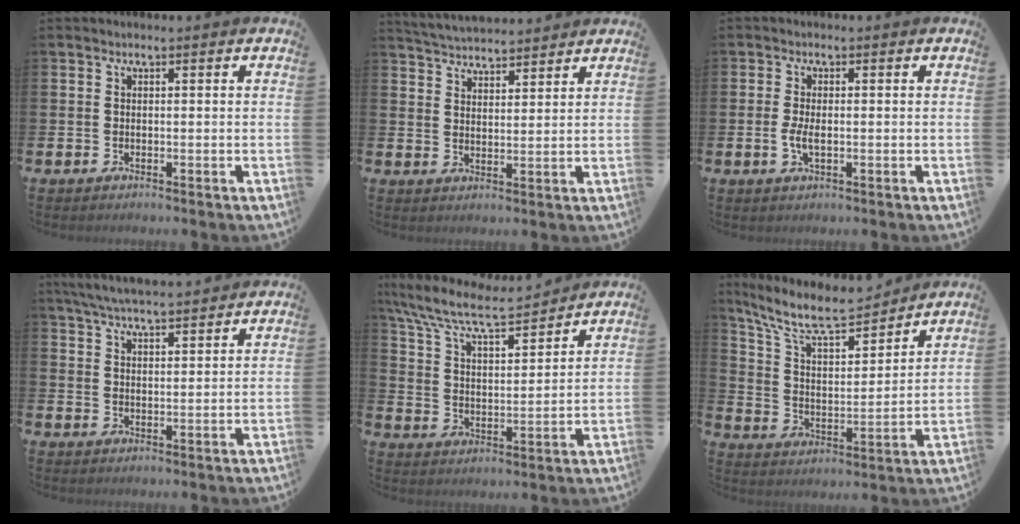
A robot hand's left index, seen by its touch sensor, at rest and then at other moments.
{"total": 4.4, "force": [4.3, 0.6, 0.0], "torque": [-0.020, -0.022, 0.078]}
{"total": 2.5, "force": [-0.2, 1.1, 2.3], "torque": [-0.039, 0.002, -0.007]}
{"total": 5.8, "force": [5.6, 0.4, 1.5], "torque": [-0.050, -0.019, 0.102]}
{"total": 8.8, "force": [7.9, 1.7, 3.5], "torque": [-0.108, -0.051, 0.135]}
{"total": 9.5, "force": [8.5, 2.3, 3.7], "torque": [-0.105, -0.052, 0.148]}